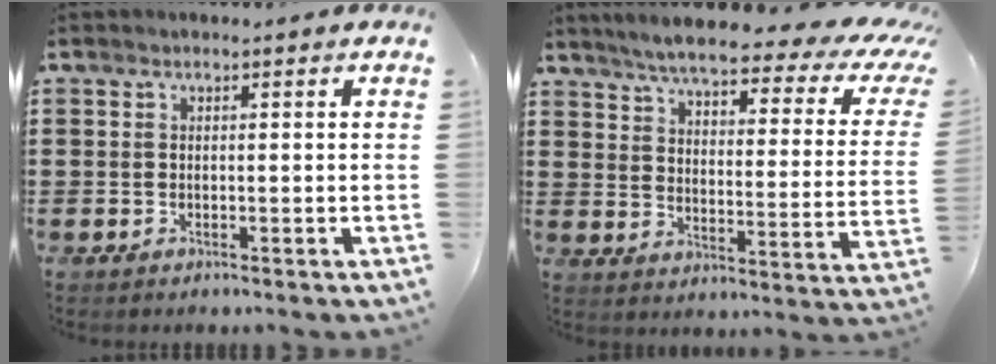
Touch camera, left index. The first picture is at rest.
{"total": 6.1, "force": [4.8, 0.7, 3.7], "torque": [-0.086, -0.033, 0.077]}